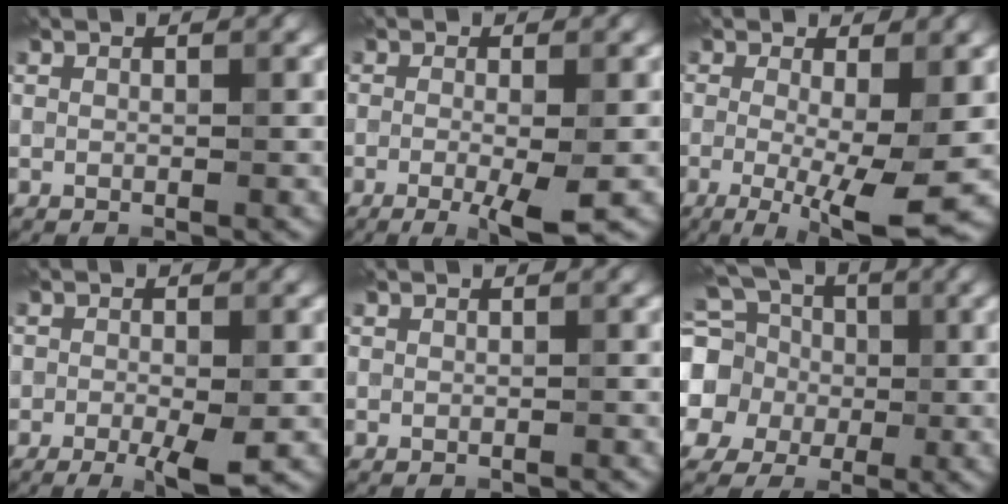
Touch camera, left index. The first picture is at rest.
{"total": 3.7, "force": [-1.2, 0.5, 3.5], "torque": [-0.062, -0.012, -0.023]}
{"total": 7.8, "force": [-1.4, 1.8, 7.5], "torque": [-0.125, -0.021, -0.020]}
{"total": 3.8, "force": [-1.7, 1.6, 3.0], "torque": [-0.046, -0.004, -0.031]}
{"total": 0.9, "force": [-0.5, 0.8, -0.3], "torque": [0.017, -0.003, -0.010]}
{"total": 13.3, "force": [0.7, 11.9, 5.9], "torque": [-0.169, 0.014, -0.021]}